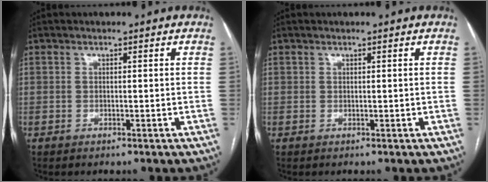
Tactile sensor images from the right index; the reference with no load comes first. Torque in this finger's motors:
{"motor_torque": [0.14, 0.11, -0.02, 0.00]}